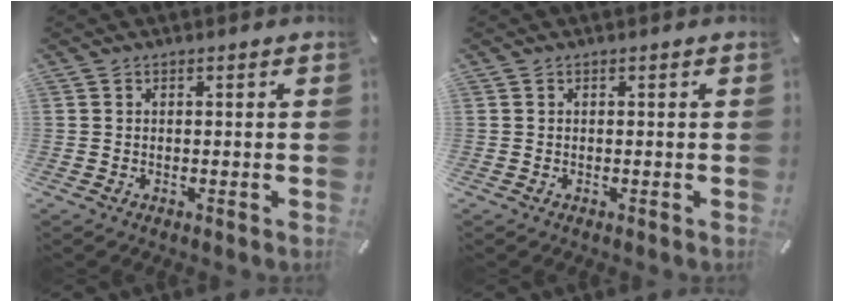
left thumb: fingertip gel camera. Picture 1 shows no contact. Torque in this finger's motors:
{"motor_torque": [0.00, 0.00, 0.00, 0.09, 0.00]}